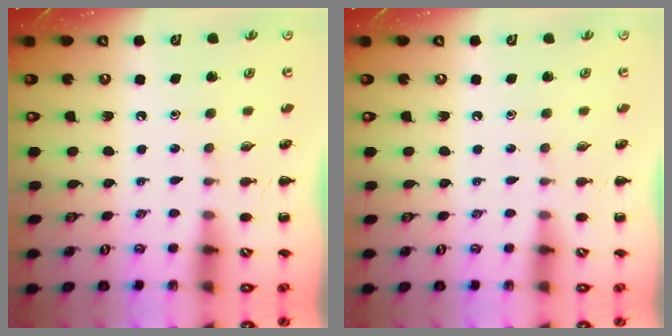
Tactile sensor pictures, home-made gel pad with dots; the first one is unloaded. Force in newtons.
{"total": 0.0}